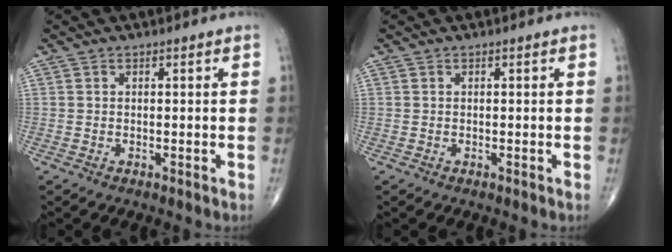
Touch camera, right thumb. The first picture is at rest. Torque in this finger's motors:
{"motor_torque": [0.07, 0.06, -0.08, -0.03, 0.01]}